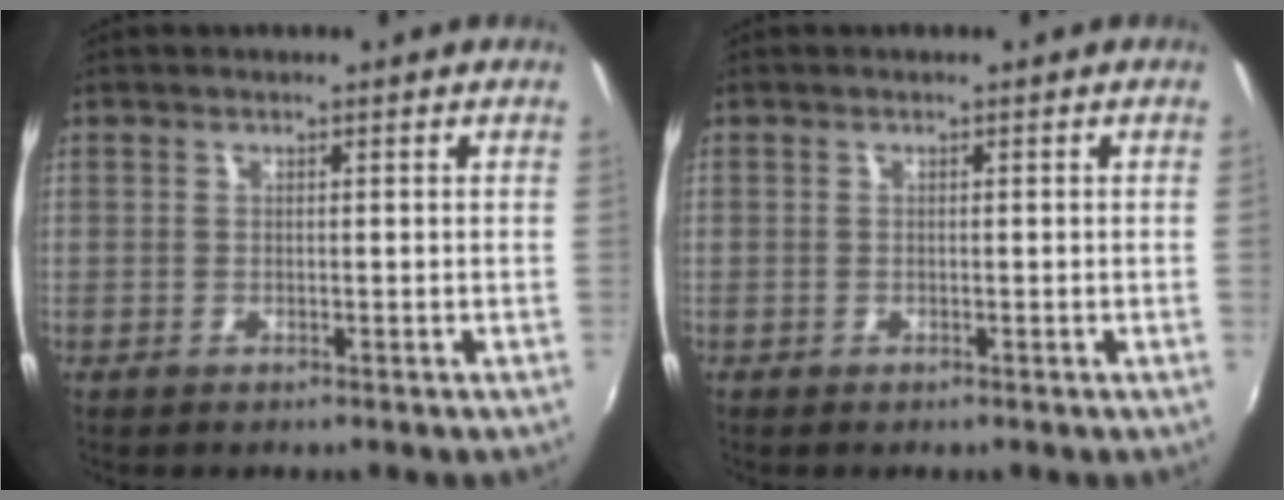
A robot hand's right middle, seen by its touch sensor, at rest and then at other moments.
{"total": 0.0}